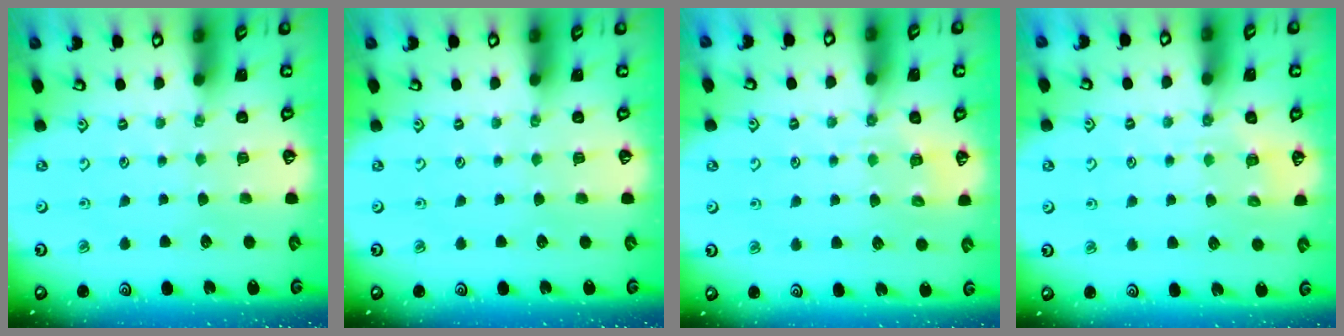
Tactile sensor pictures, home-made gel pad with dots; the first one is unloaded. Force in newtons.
{"total": 0.0}
{"total": 5.9, "press": 5.8, "slide": 1.0}
{"total": 5.9, "press": 5.8, "slide": 1.0}